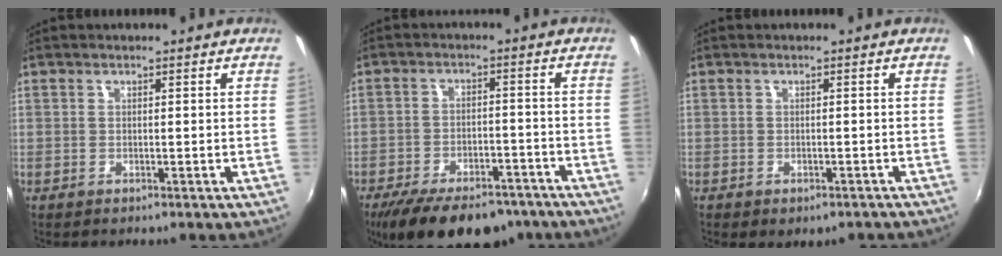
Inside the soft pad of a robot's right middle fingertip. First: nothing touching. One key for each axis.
{"total": 18.4, "fx": -13.9, "fy": 7.7, "fz": 9.4, "tx": -0.188, "ty": -0.022, "tz": -0.197}
{"total": 3.7, "fx": -2.6, "fy": 1.8, "fz": 1.9, "tx": -0.037, "ty": -0.020, "tz": -0.031}